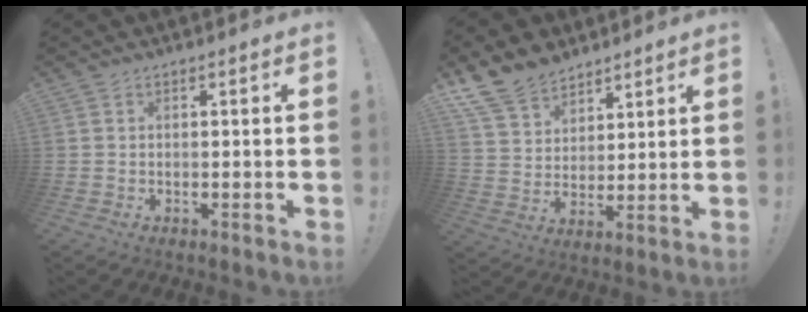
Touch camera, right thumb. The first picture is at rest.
{"total": 13.0, "force": [9.9, 7.7, 3.5], "torque": [-0.073, -0.069, 0.194]}